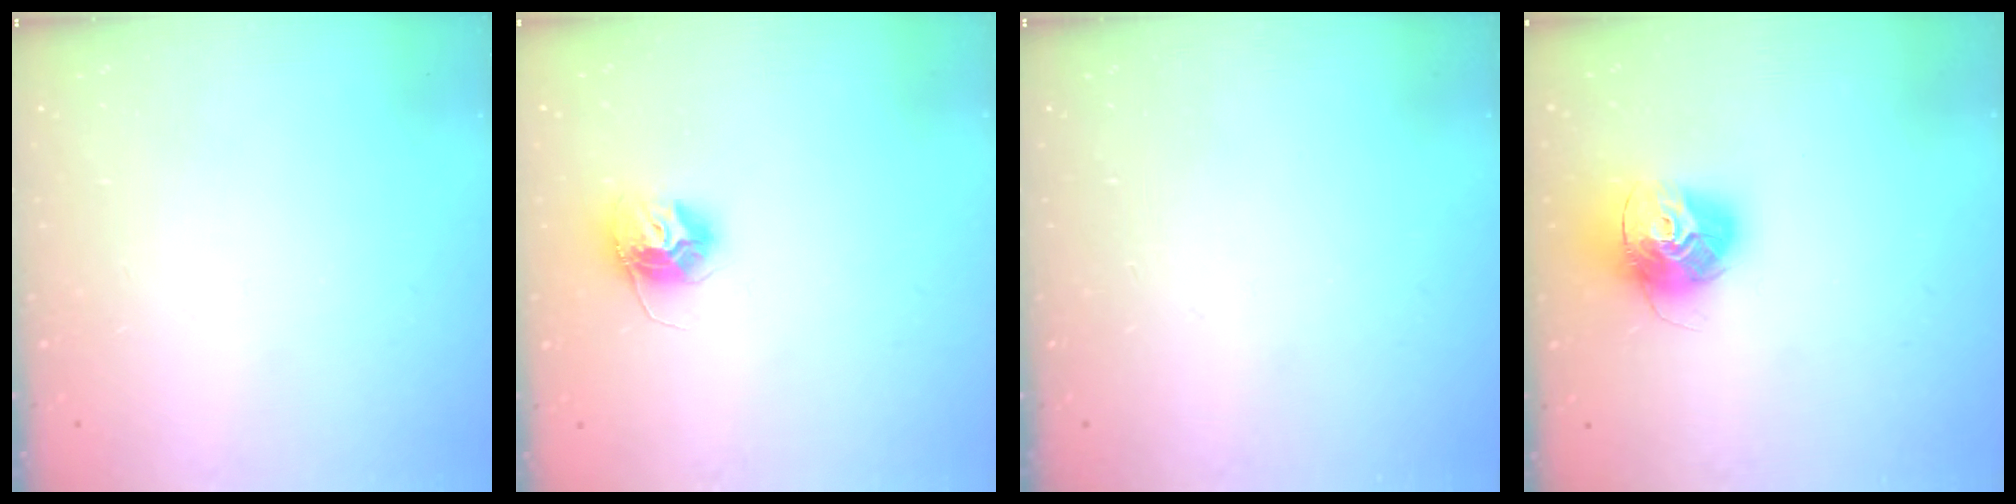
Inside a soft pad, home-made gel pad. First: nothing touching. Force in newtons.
{"total": 11.4, "press": 11.4, "slide": 0.9}
{"total": 0.0}
{"total": 14.5, "press": 14.4, "slide": 1.4}